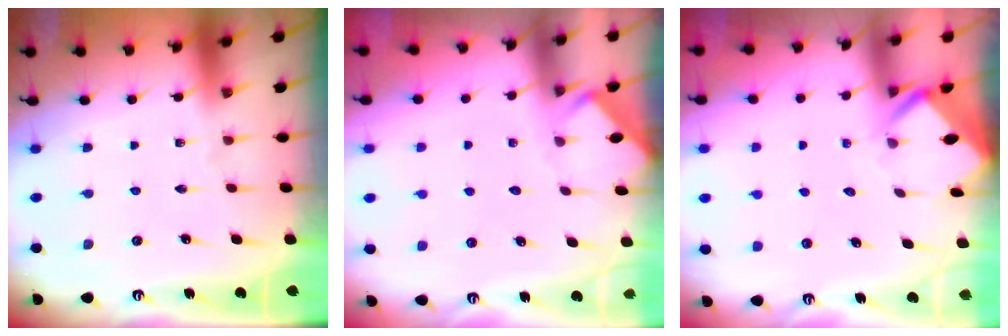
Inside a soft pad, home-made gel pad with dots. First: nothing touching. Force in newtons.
{"total": 4.2, "press": 4.2, "slide": 0.5}
{"total": 2.3, "press": 2.3, "slide": 0.2}